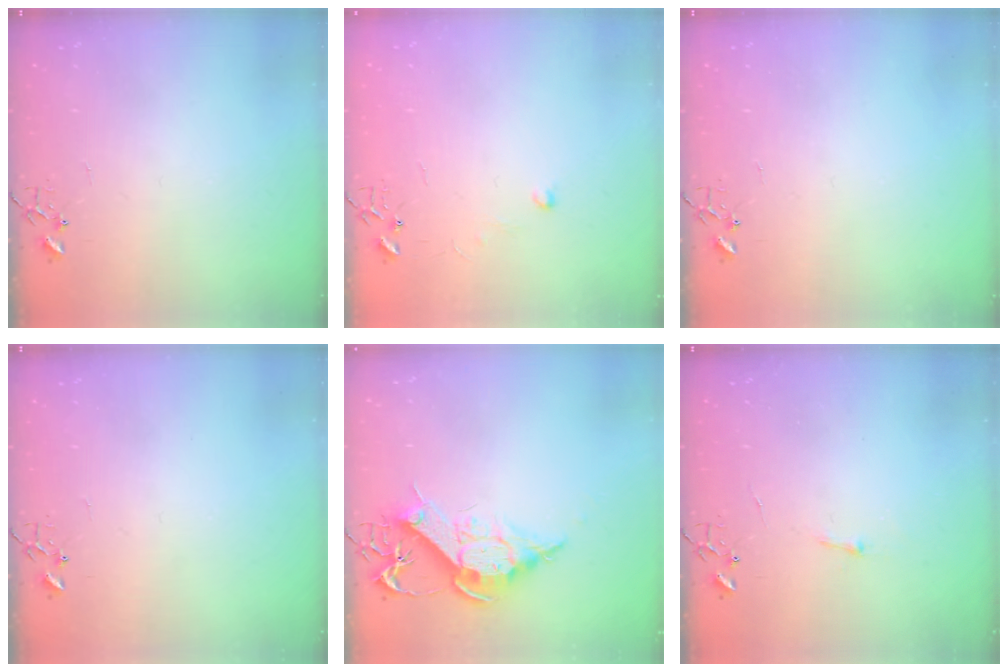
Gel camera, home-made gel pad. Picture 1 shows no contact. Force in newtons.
{"total": 5.4, "press": 5.4, "slide": 0.6}
{"total": 0.0}
{"total": 0.0}
{"total": 12.5, "press": 12.4, "slide": 1.0}
{"total": 3.1, "press": 3.1, "slide": 0.4}